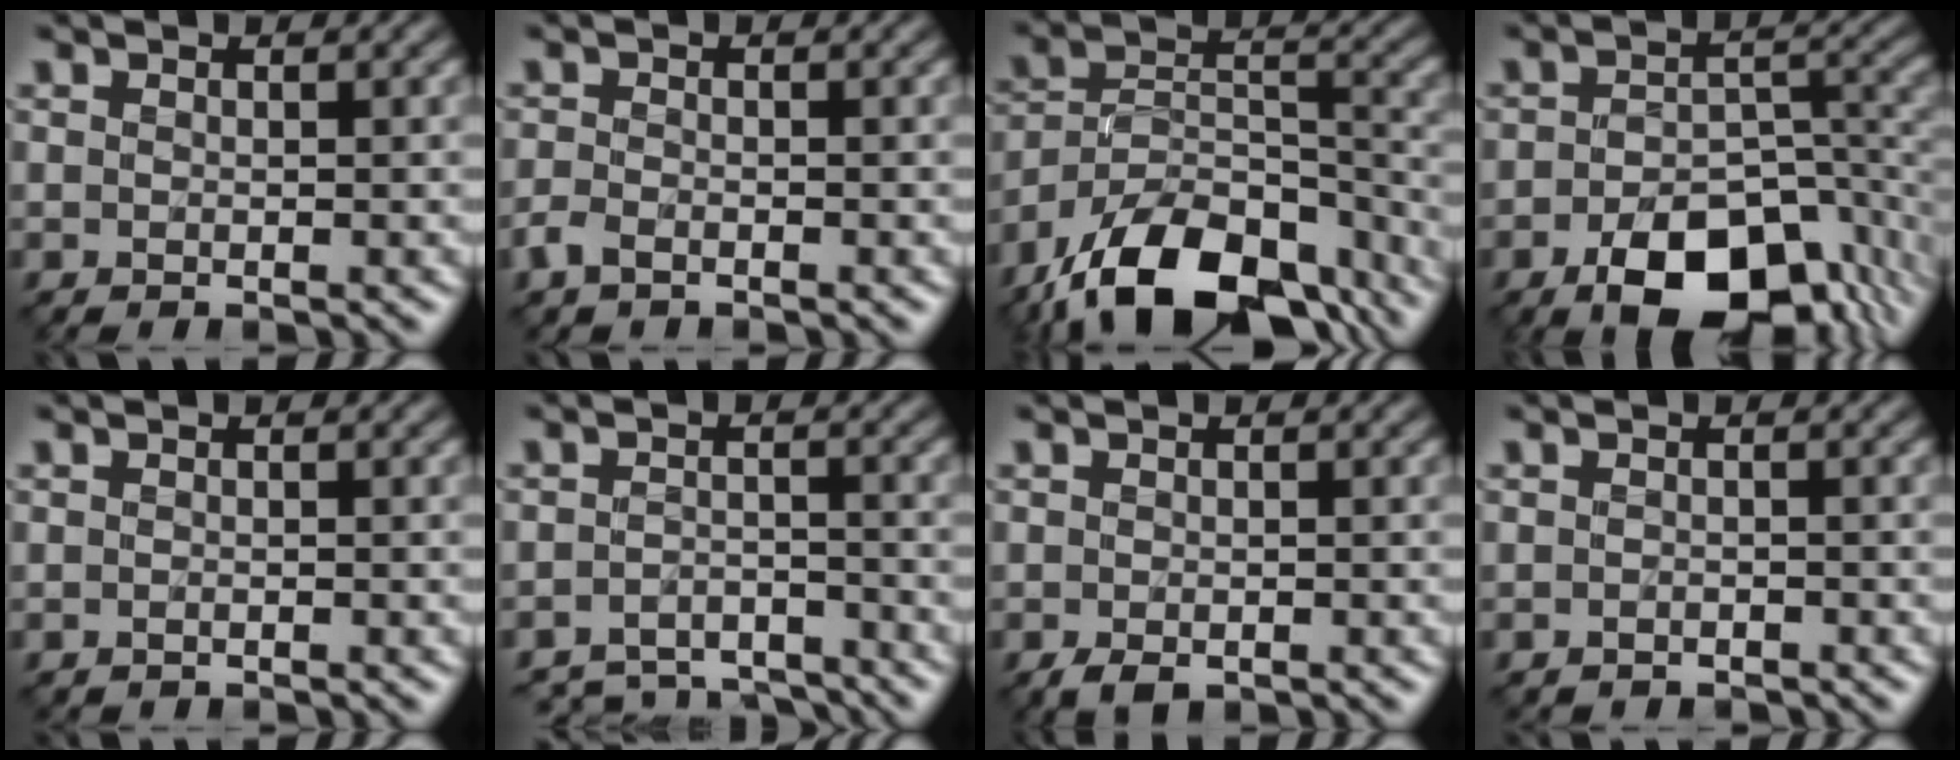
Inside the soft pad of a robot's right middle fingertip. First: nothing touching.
{"total": 1.2, "force": [-1.0, 0.6, 0.4], "torque": [-0.011, 0.000, -0.023]}
{"total": 14.5, "force": [-11.0, 6.4, 7.0], "torque": [-0.142, 0.004, -0.183]}
{"total": 10.6, "force": [-5.8, 5.3, 7.0], "torque": [-0.104, -0.012, -0.082]}
{"total": 0.0}
{"total": 4.8, "force": [-4.7, 1.1, 0.5], "torque": [-0.003, -0.009, -0.077]}
{"total": 1.2, "force": [-0.6, 0.8, 0.6], "torque": [-0.015, -0.006, -0.010]}
{"total": 0.5, "force": [-0.3, 0.2, -0.3], "torque": [0.010, -0.003, -0.005]}